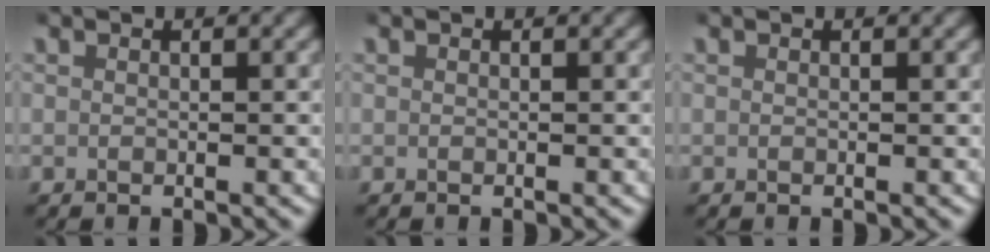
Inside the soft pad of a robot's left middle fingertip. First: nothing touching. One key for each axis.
{"total": 0.0}
{"total": 0.0}